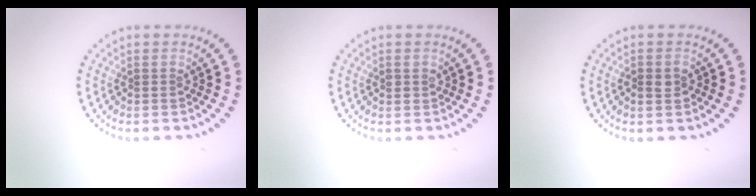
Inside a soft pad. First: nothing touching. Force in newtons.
{"total": 0.9, "press": 0.8, "slide": 0.3}
{"total": 1.6, "press": 1.5, "slide": 0.5}